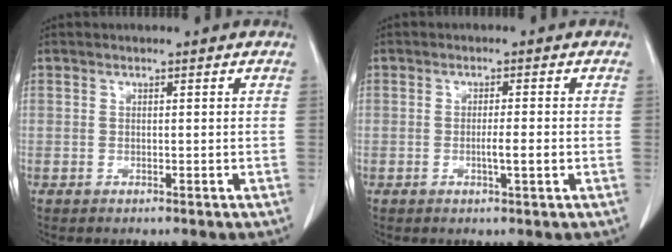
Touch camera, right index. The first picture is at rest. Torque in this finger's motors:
{"motor_torque": [0.60, -0.21, 0.24, 0.04]}